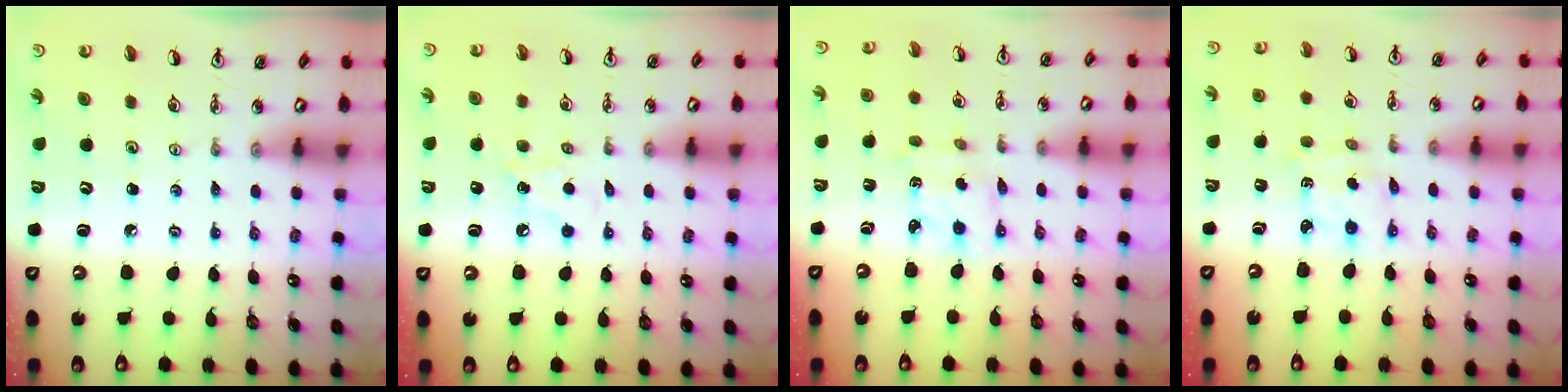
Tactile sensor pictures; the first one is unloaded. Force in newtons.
{"total": 5.9, "press": 5.9, "slide": 0.8}
{"total": 2.3, "press": 2.2, "slide": 0.7}
{"total": 2.3, "press": 2.3, "slide": 0.4}